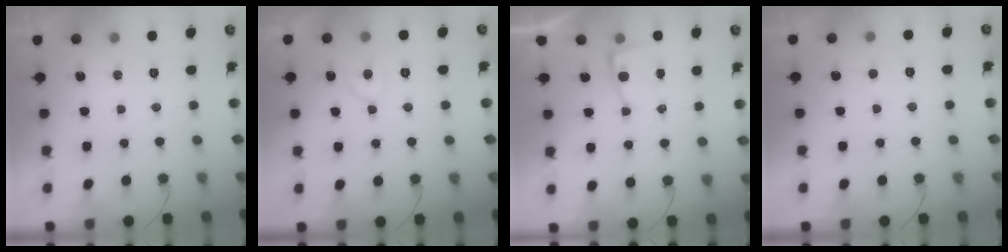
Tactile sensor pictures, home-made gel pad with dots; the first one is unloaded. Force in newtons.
{"total": 5.6, "press": 5.6, "slide": 0.3}
{"total": 2.4, "press": 2.4, "slide": 0.3}
{"total": 2.4, "press": 2.4, "slide": 0.2}